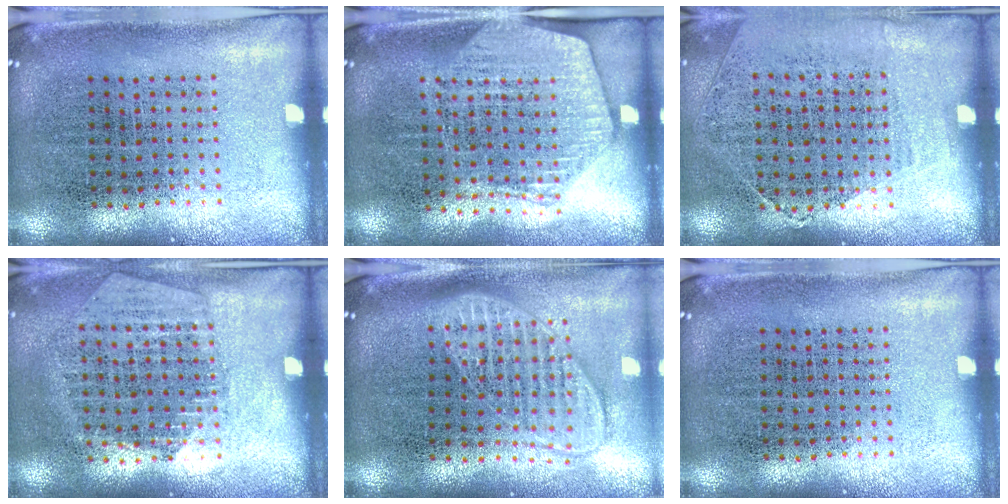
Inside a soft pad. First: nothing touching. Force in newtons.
{"total": 1.7, "press": 1.5, "slide": 0.7}
{"total": 1.2, "press": 0.9, "slide": 0.7}
{"total": 1.3, "press": 1.2, "slide": 0.5}
{"total": 1.9, "press": 1.5, "slide": 1.1}
{"total": 0.0}